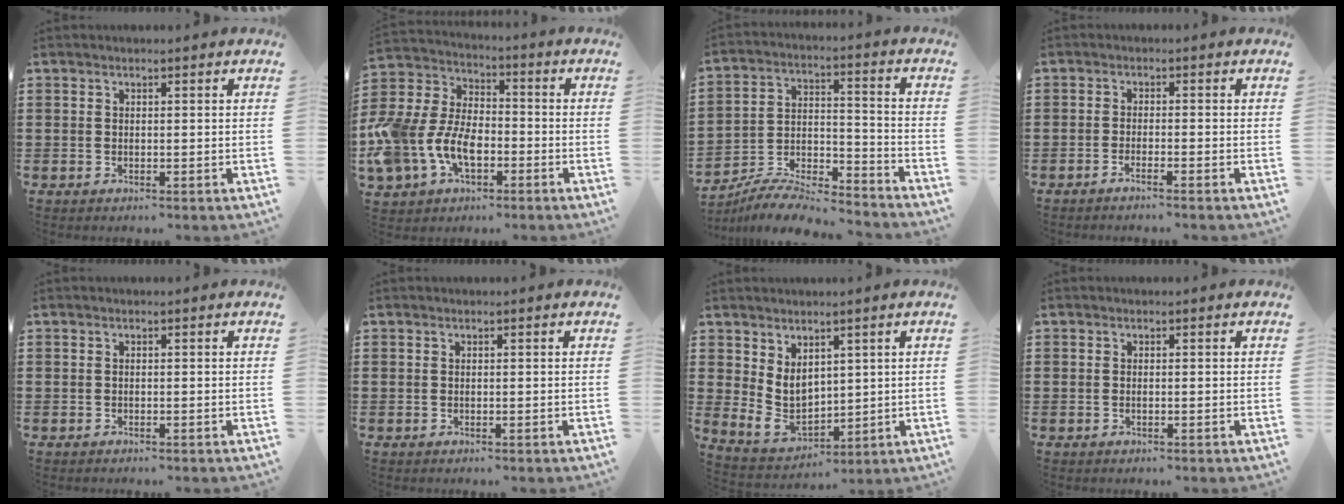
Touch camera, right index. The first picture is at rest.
{"total": 10.0, "force": [-3.9, 6.6, 6.4], "torque": [-0.193, -0.007, -0.086]}
{"total": 8.2, "force": [-7.8, 1.0, 2.1], "torque": [-0.039, 0.009, -0.156]}
{"total": 1.5, "force": [-1.3, -0.3, 0.7], "torque": [-0.011, -0.002, -0.025]}
{"total": 0.0}
{"total": 0.0}
{"total": 5.8, "force": [2.4, 4.4, 2.9], "torque": [-0.084, -0.004, 0.047]}
{"total": 0.0}